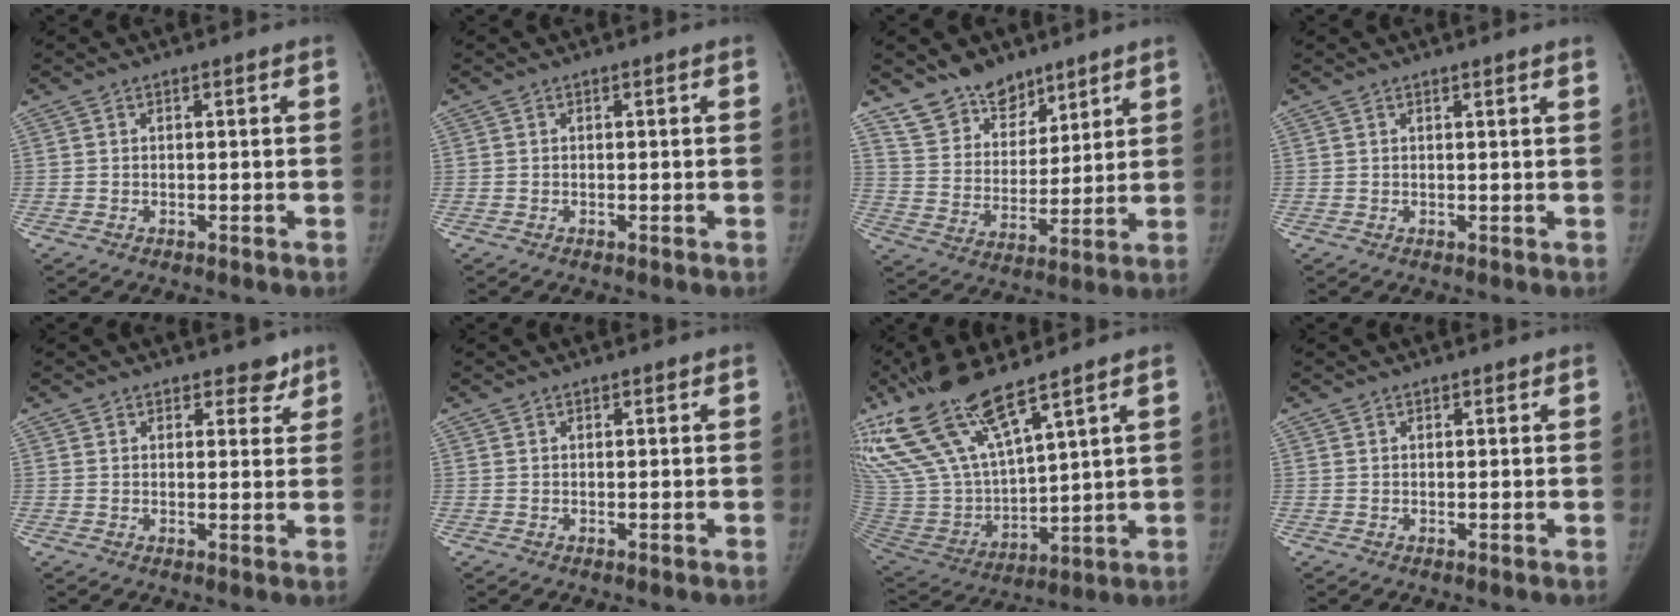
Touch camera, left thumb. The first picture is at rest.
{"total": 0.0}
{"total": 11.9, "force": [9.4, 6.6, 3.2], "torque": [-0.011, -0.063, 0.179]}
{"total": 1.9, "force": [1.6, -0.2, 0.9], "torque": [-0.005, -0.001, 0.020]}
{"total": 4.1, "force": [3.2, 2.5, 0.9], "torque": [0.027, -0.017, 0.042]}
{"total": 0.8, "force": [0.7, 0.4, 0.0], "torque": [0.008, -0.004, 0.009]}
{"total": 21.1, "force": [14.4, 6.1, 14.2], "torque": [-0.280, -0.054, 0.289]}
{"total": 1.1, "force": [0.9, 0.6, 0.1], "torque": [0.012, -0.005, 0.010]}